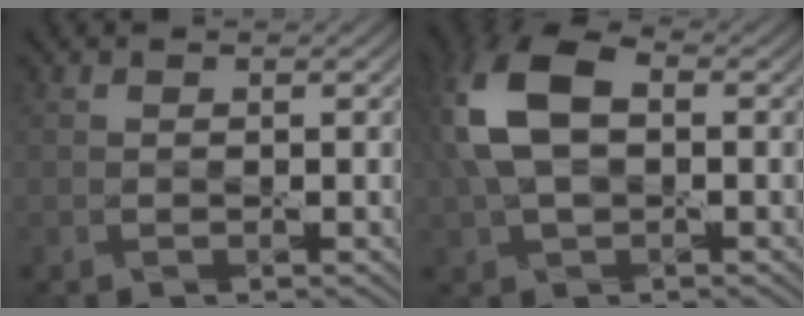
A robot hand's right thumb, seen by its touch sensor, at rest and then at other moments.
{"total": 11.6, "force": [1.6, 7.0, 9.1], "torque": [-0.231, 0.013, 0.023]}